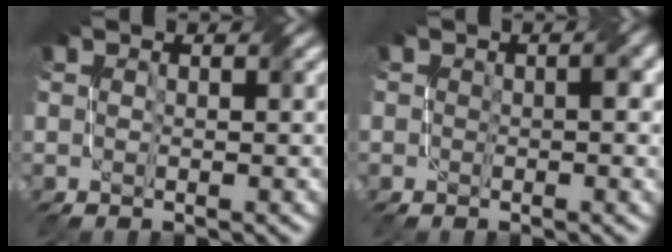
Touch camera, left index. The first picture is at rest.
{"total": 1.2, "force": [-0.4, 0.6, 0.9], "torque": [-0.007, 0.005, -0.004]}